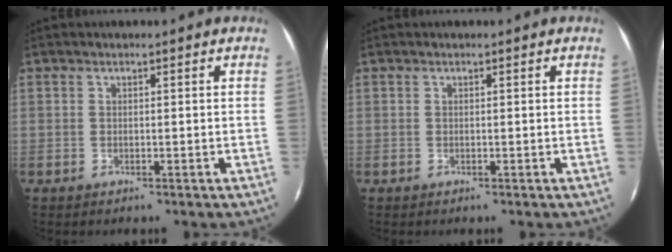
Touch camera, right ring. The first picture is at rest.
{"total": 0.0}